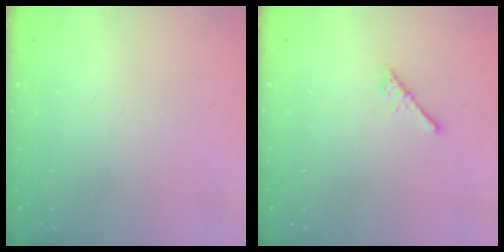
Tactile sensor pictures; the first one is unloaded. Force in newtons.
{"total": 2.9, "press": 2.9, "slide": 0.5}